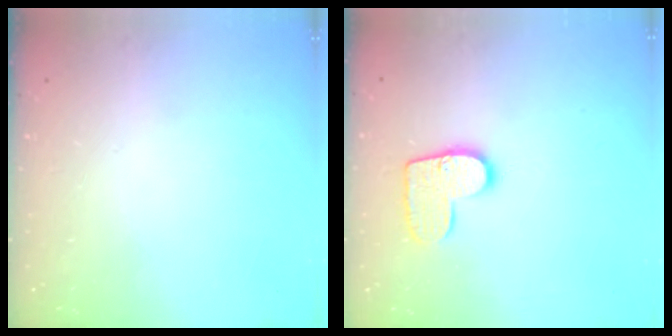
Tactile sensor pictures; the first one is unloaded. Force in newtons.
{"total": 10.7, "press": 10.7, "slide": 0.6}